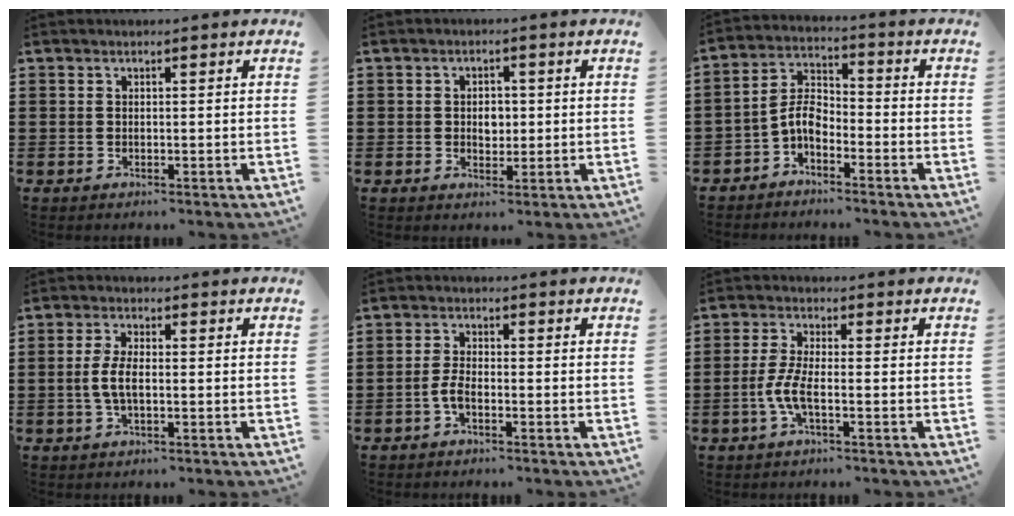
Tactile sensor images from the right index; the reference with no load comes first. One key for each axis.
{"total": 2.4, "fx": 0.1, "fy": 1.7, "fz": 1.6, "tx": -0.025, "ty": 0.005, "tz": -0.001}
{"total": 5.3, "fx": -2.7, "fy": 2.7, "fz": 3.6, "tx": -0.095, "ty": 0.003, "tz": -0.063}
{"total": 4.2, "fx": -0.5, "fy": 1.7, "fz": 3.8, "tx": -0.090, "ty": -0.002, "tz": -0.015}
{"total": 2.9, "fx": -1.3, "fy": 1.1, "fz": 2.4, "tx": -0.065, "ty": -0.003, "tz": -0.030}
{"total": 4.8, "fx": -1.6, "fy": 1.3, "fz": 4.3, "tx": -0.110, "ty": -0.008, "tz": -0.038}